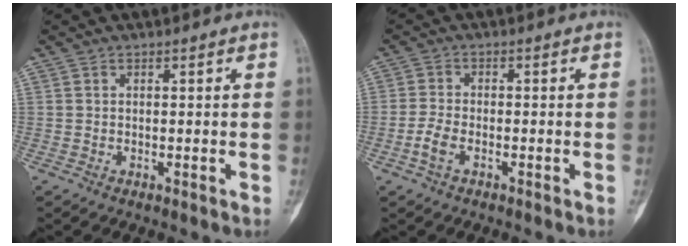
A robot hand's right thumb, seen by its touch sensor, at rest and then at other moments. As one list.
[{"total": 3.6, "force": [-1.6, 1.9, 2.6], "torque": [-0.059, 0.010, -0.035]}]